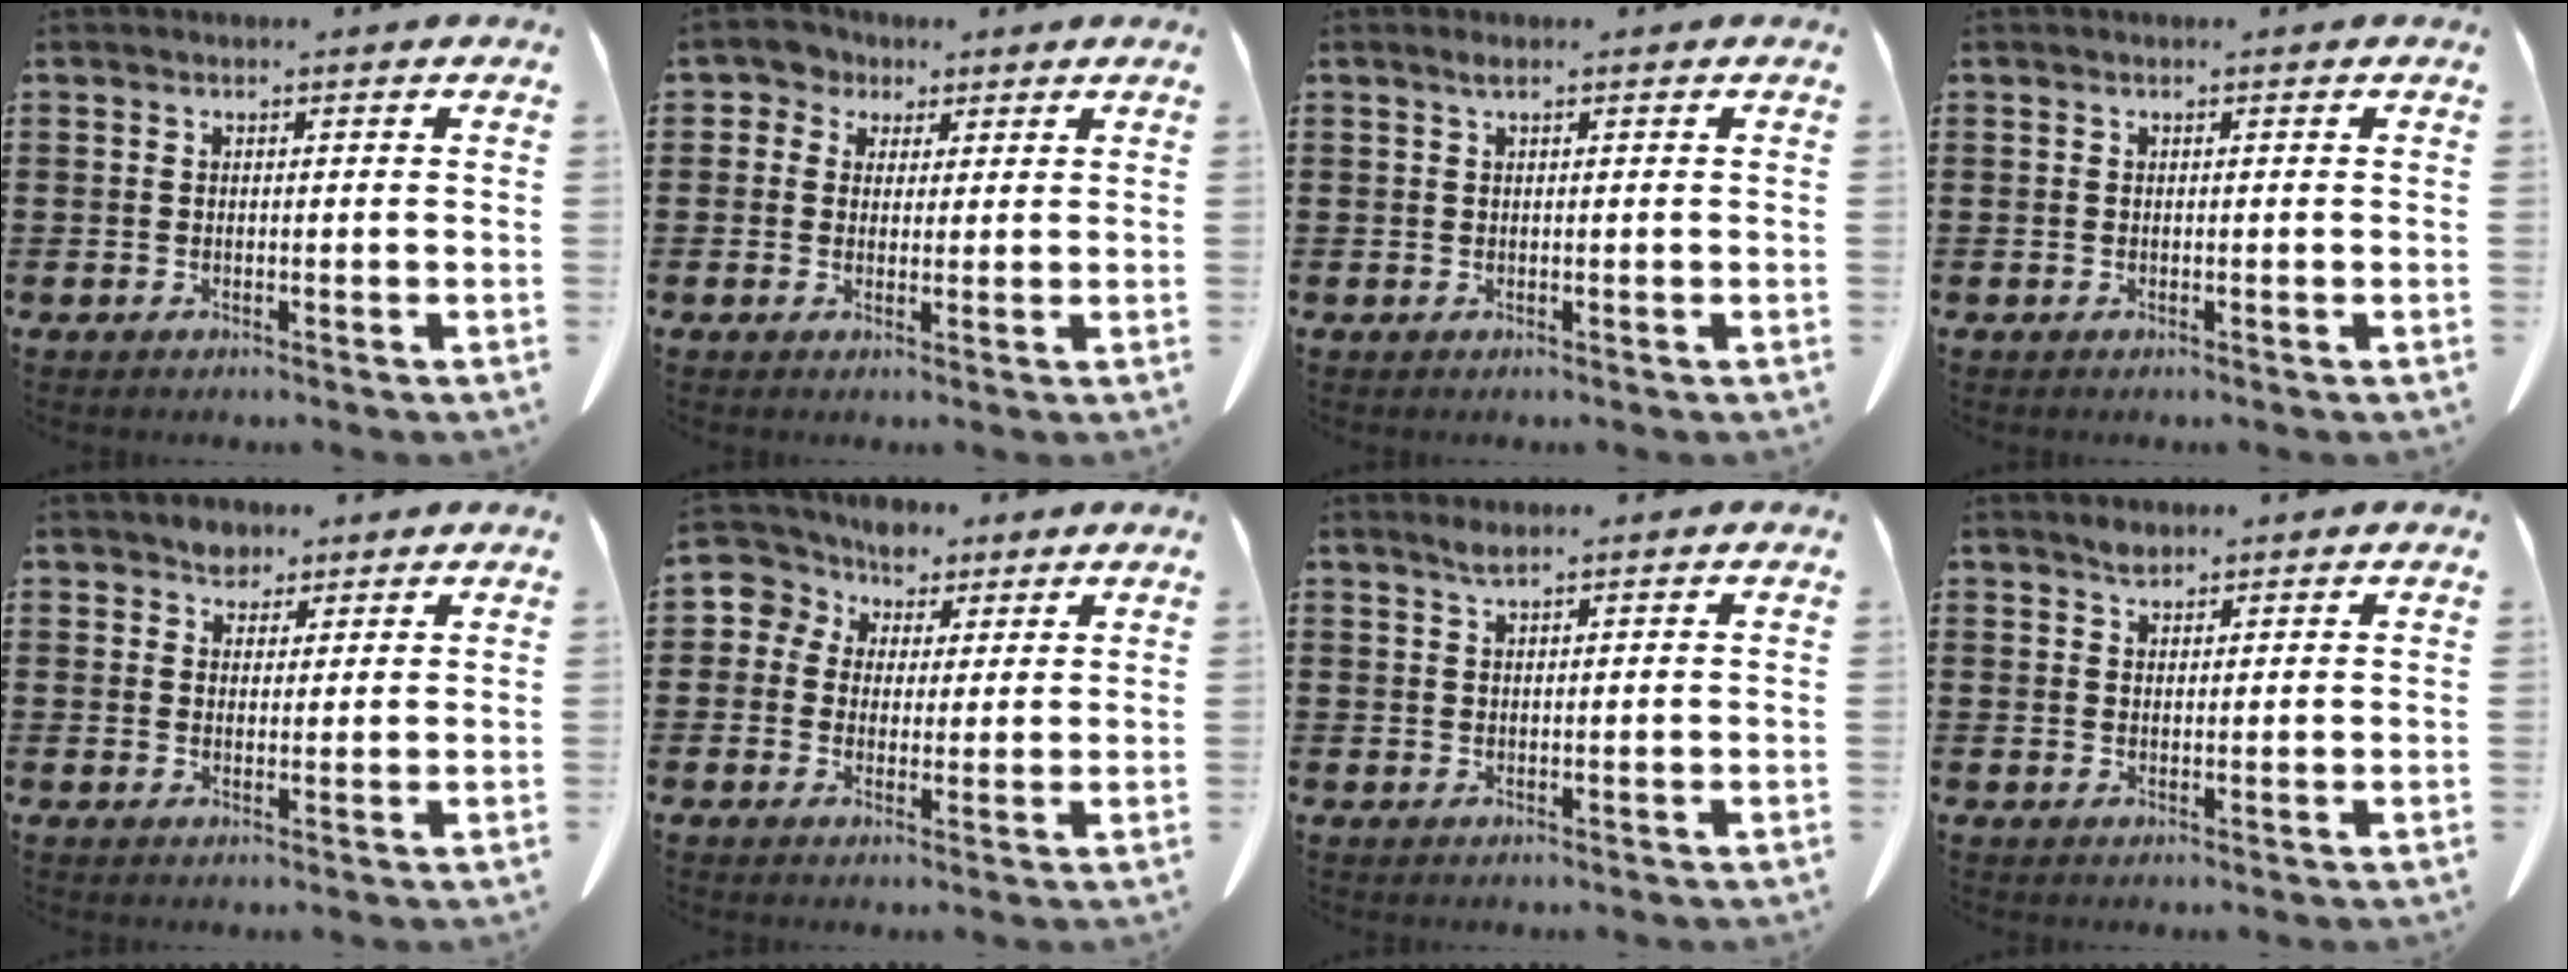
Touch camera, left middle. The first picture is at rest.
{"total": 2.8, "force": [1.6, 2.3, 0.4], "torque": [-0.022, 0.010, 0.027]}
{"total": 0.8, "force": [0.5, 0.0, 0.7], "torque": [-0.014, 0.001, 0.008]}
{"total": 0.0}
{"total": 2.9, "force": [2.3, 1.6, 0.4], "torque": [-0.016, 0.008, 0.046]}
{"total": 5.0, "force": [2.8, 4.2, 0.4], "torque": [-0.041, -0.005, 0.046]}
{"total": 1.5, "force": [1.2, 0.1, 1.0], "torque": [-0.021, -0.001, 0.022]}
{"total": 1.5, "force": [1.3, 0.6, 0.5], "torque": [-0.013, 0.000, 0.026]}